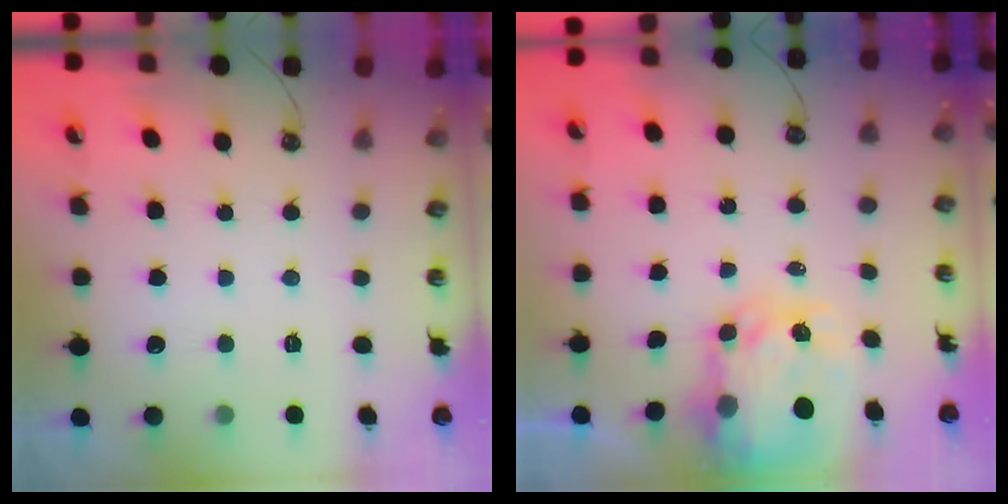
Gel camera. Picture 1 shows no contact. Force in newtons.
{"total": 6.1, "press": 6.1, "slide": 0.5}